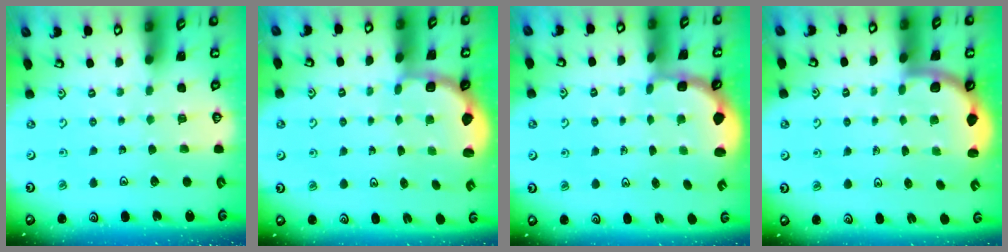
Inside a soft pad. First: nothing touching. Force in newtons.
{"total": 2.7, "press": 2.1, "slide": 1.7}
{"total": 2.9, "press": 1.9, "slide": 2.2}
{"total": 2.6, "press": 2.6, "slide": 0.3}